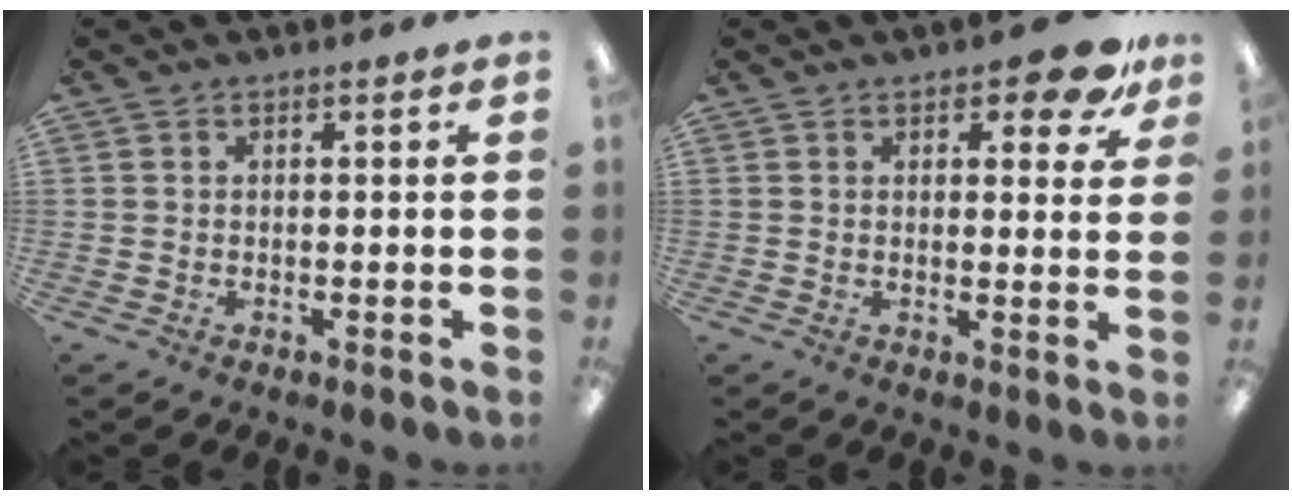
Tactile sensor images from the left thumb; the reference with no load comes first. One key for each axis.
{"total": 8.6, "fx": 5.5, "fy": 3.5, "fz": 5.6, "tx": -0.065, "ty": -0.027, "tz": 0.091}